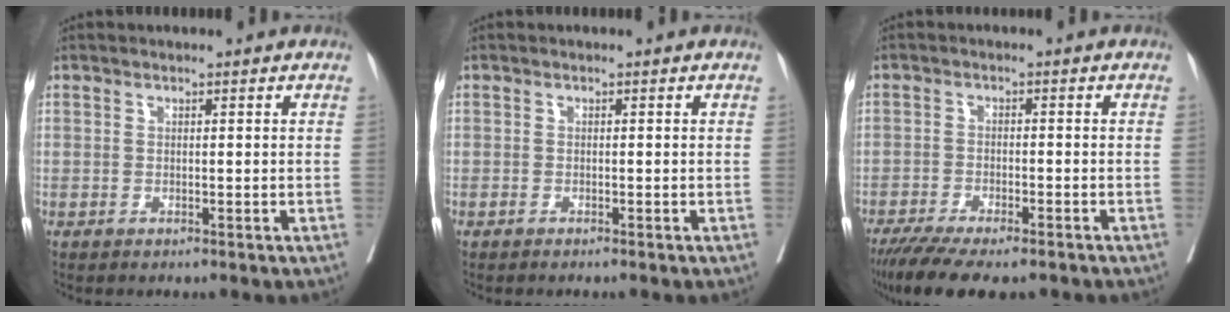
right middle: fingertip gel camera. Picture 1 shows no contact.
{"total": 1.0, "force": [-0.9, -0.1, 0.5], "torque": [-0.008, 0.000, -0.011]}
{"total": 11.7, "force": [-9.3, 2.8, 6.6], "torque": [-0.109, -0.018, -0.145]}